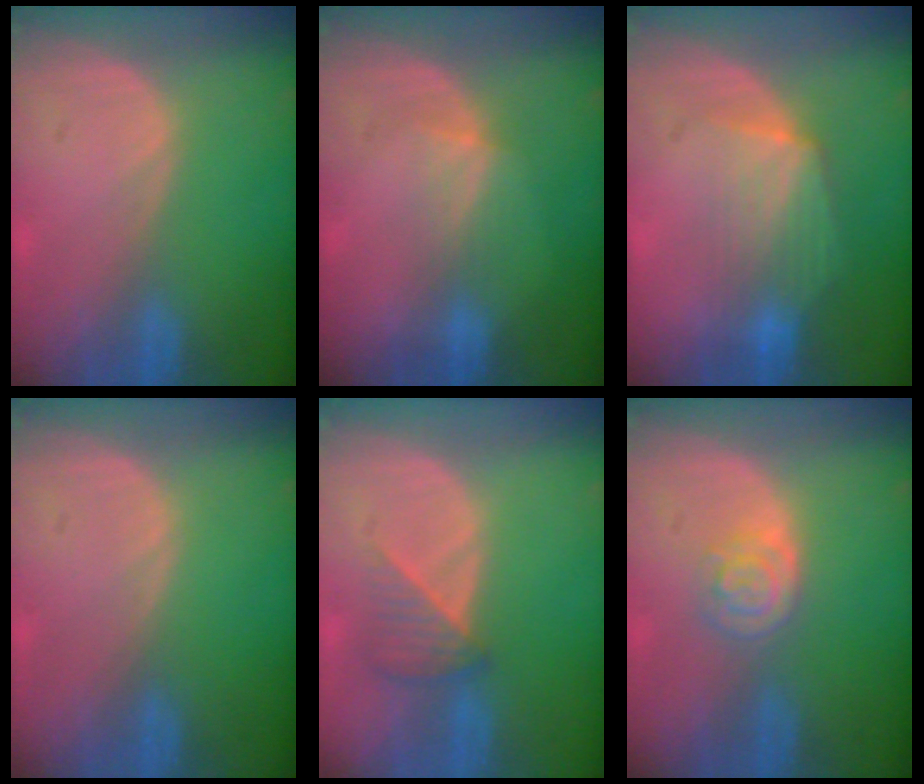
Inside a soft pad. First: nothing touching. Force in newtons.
{"total": 2.7, "press": 2.4, "slide": 1.2}
{"total": 7.0, "press": 6.5, "slide": 2.5}
{"total": 0.0}
{"total": 3.5, "press": 3.5, "slide": 0.4}
{"total": 3.7, "press": 3.6, "slide": 1.0}